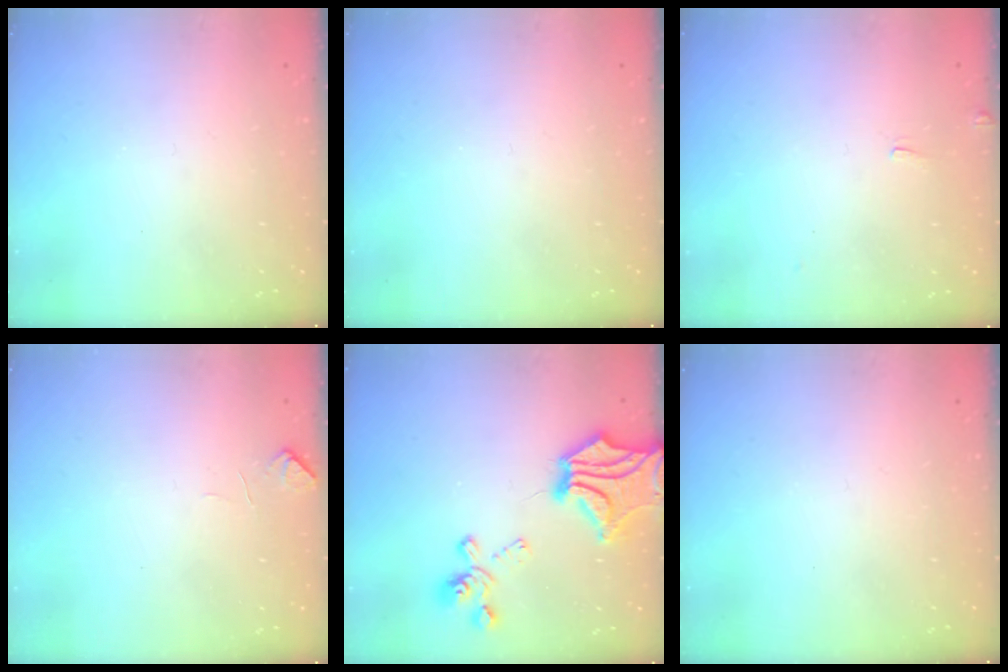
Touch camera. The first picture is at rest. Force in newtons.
{"total": 0.0}
{"total": 4.2, "press": 4.2, "slide": 0.4}
{"total": 0.8, "press": 0.5, "slide": 0.6}
{"total": 10.1, "press": 9.4, "slide": 3.9}
{"total": 0.0}